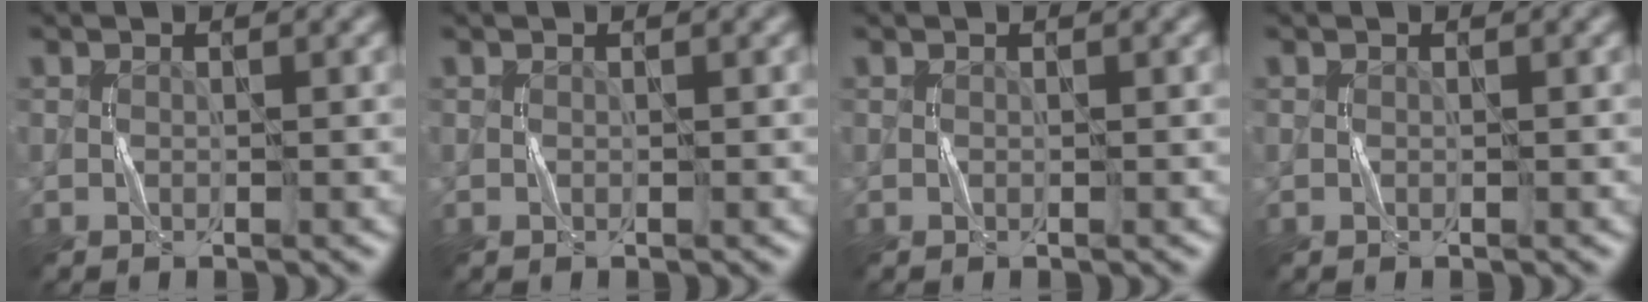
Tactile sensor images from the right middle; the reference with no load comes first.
{"total": 0.0}
{"total": 0.0}
{"total": 0.0}